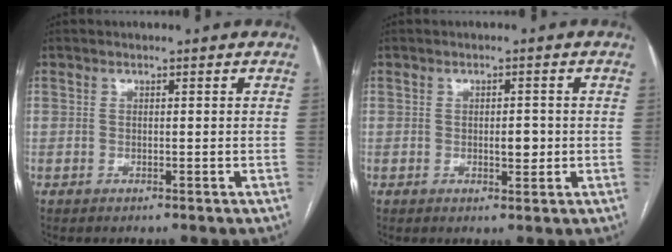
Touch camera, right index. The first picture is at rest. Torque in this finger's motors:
{"motor_torque": [0.54, 0.09, 0.17, 0.04]}